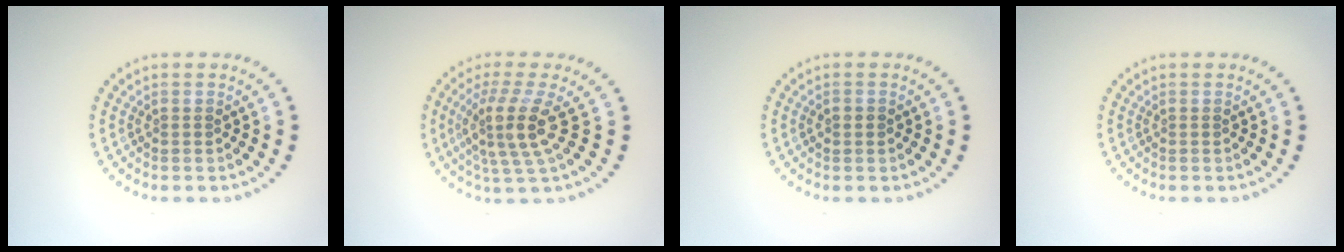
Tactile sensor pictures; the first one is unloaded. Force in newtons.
{"total": 4.2, "press": 3.1, "slide": 2.8}
{"total": 1.2, "press": 1.2, "slide": 0.2}
{"total": 0.0}